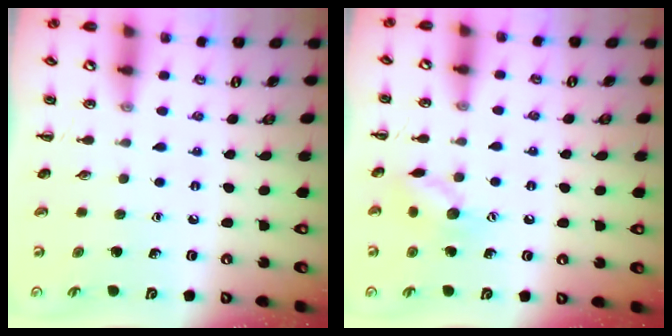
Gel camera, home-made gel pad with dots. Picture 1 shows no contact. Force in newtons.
{"total": 8.6, "press": 8.5, "slide": 0.8}